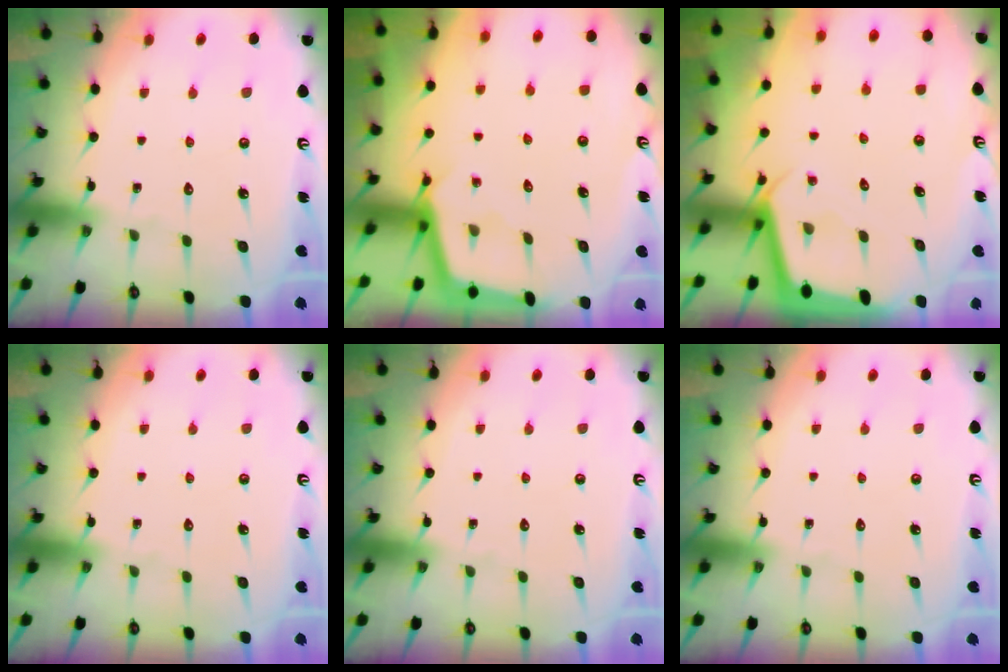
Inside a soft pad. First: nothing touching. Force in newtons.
{"total": 2.3, "press": 2.3, "slide": 0.2}
{"total": 2.3, "press": 2.3, "slide": 0.1}
{"total": 0.0}
{"total": 0.0}
{"total": 0.0}